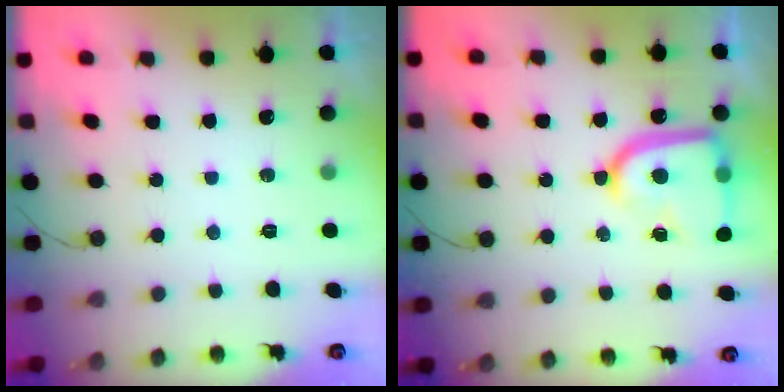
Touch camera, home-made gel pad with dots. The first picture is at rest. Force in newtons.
{"total": 16.4, "press": 16.3, "slide": 1.6}